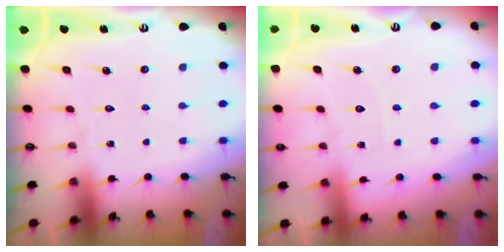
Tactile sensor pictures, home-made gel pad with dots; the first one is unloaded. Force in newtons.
{"total": 3.6, "press": 3.5, "slide": 0.6}